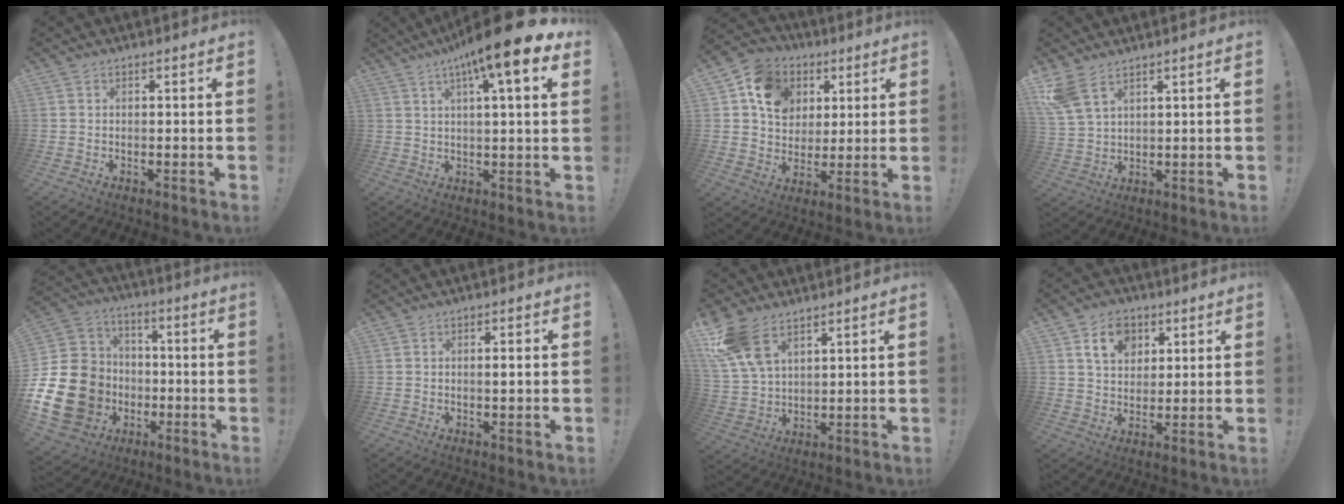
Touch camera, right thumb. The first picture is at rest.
{"total": 13.2, "force": [6.8, 1.4, 11.3], "torque": [-0.171, -0.034, 0.098]}
{"total": 14.0, "force": [5.5, 11.3, 6.1], "torque": [-0.089, -0.015, 0.109]}
{"total": 7.9, "force": [5.5, 3.6, 4.5], "torque": [-0.092, -0.020, 0.109]}
{"total": 23.9, "force": [-5.8, 19.9, 12.0], "torque": [-0.228, 0.039, -0.055]}
{"total": 1.4, "force": [0.0, 0.1, 1.4], "torque": [-0.015, -0.003, -0.004]}
{"total": 12.6, "force": [8.0, 6.7, 7.1], "torque": [-0.135, -0.036, 0.156]}
{"total": 10.0, "force": [4.6, 7.4, 4.9], "torque": [-0.074, -0.008, 0.086]}